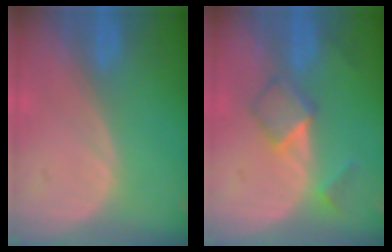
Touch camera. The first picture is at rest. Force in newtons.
{"total": 5.3, "press": 4.7, "slide": 2.4}